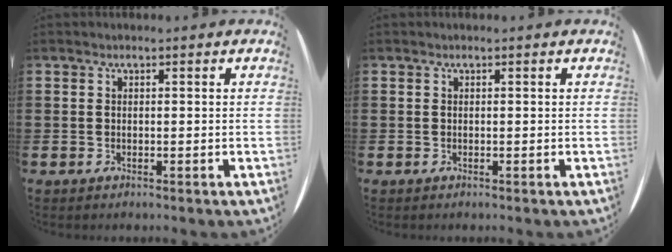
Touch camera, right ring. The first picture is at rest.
{"total": 0.0}